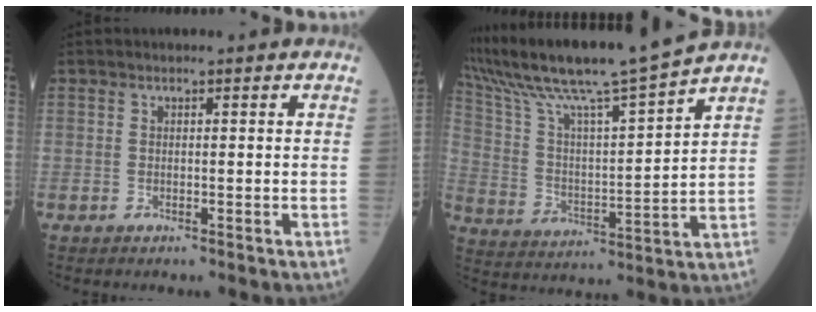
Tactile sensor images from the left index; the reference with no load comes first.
{"total": 16.9, "force": [14.9, -2.0, 7.7], "torque": [-0.154, -0.014, 0.259]}